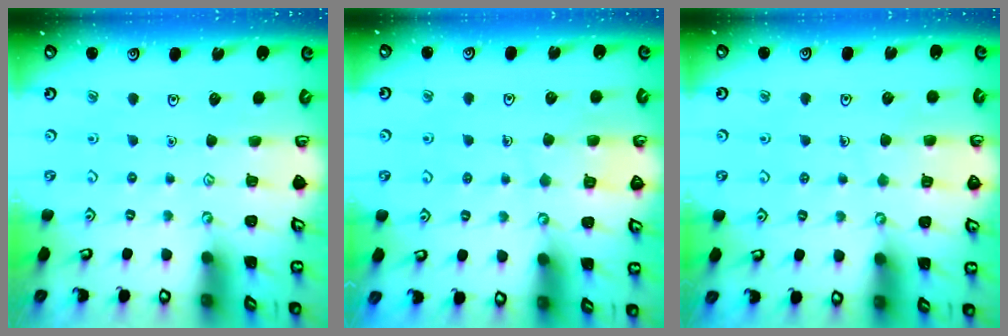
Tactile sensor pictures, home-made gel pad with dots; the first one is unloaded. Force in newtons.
{"total": 6.5, "press": 6.5, "slide": 0.4}
{"total": 5.3, "press": 5.2, "slide": 0.4}